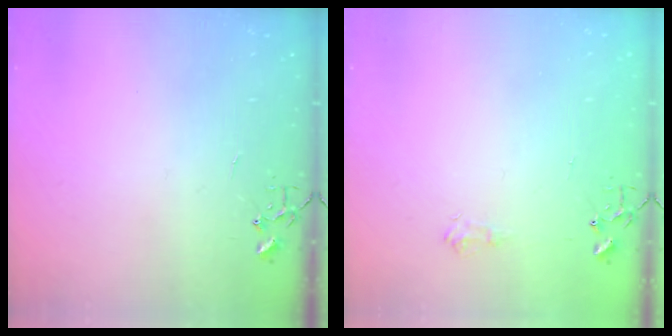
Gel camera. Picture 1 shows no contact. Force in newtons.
{"total": 5.8, "press": 5.7, "slide": 0.8}